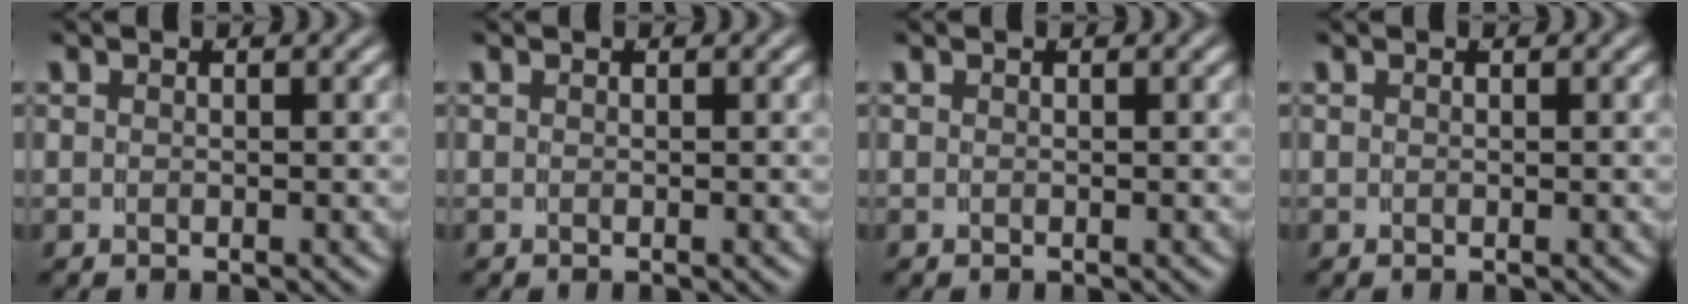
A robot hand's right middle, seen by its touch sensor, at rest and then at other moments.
{"total": 0.0}
{"total": 0.0}
{"total": 0.0}